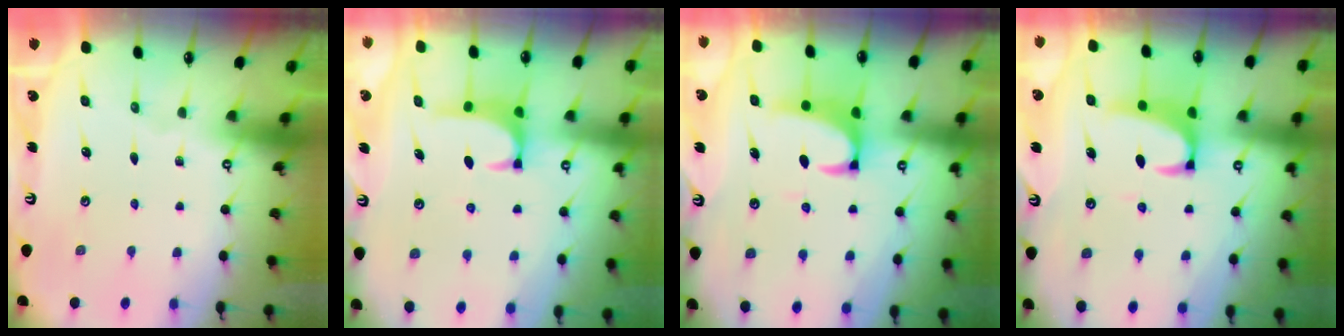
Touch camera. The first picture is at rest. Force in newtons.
{"total": 1.5, "press": 1.3, "slide": 0.8}
{"total": 2.2, "press": 2.0, "slide": 0.9}
{"total": 2.8, "press": 2.7, "slide": 0.9}